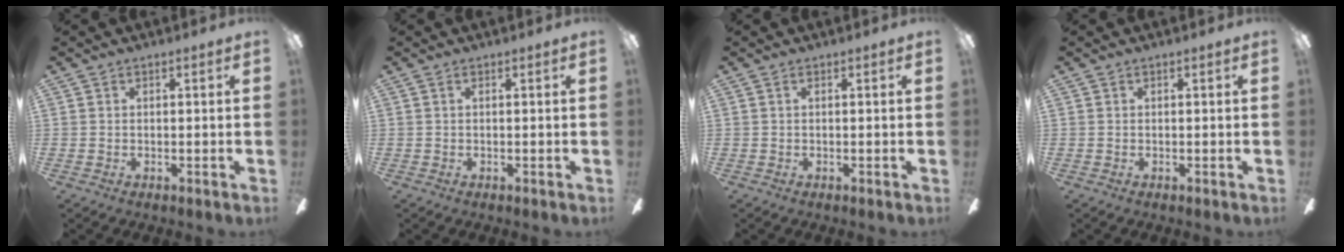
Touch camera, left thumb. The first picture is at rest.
{"total": 0.0}
{"total": 0.0}
{"total": 0.0}